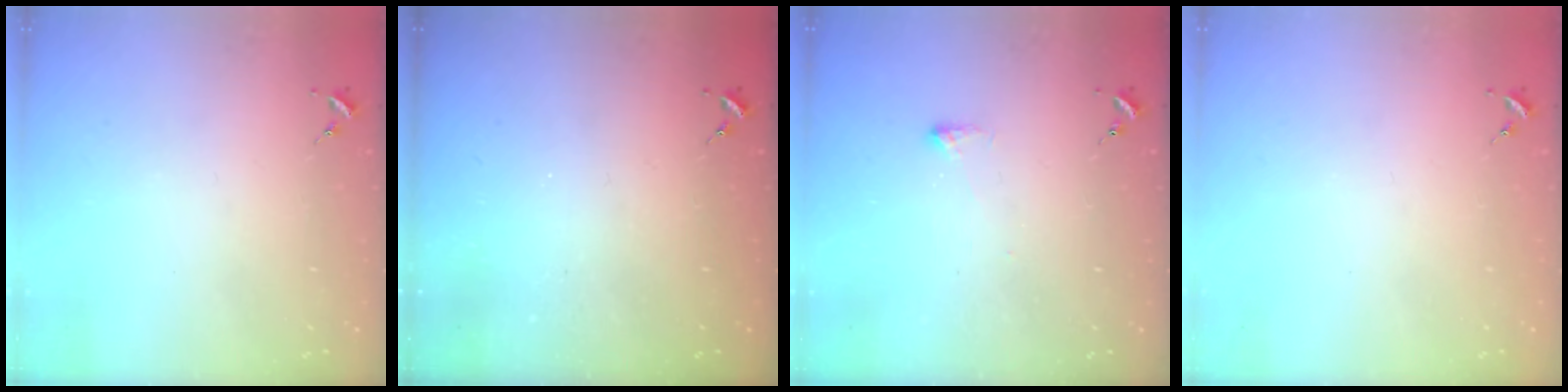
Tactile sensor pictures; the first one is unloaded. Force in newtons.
{"total": 0.0}
{"total": 2.7, "press": 2.6, "slide": 0.5}
{"total": 0.0}